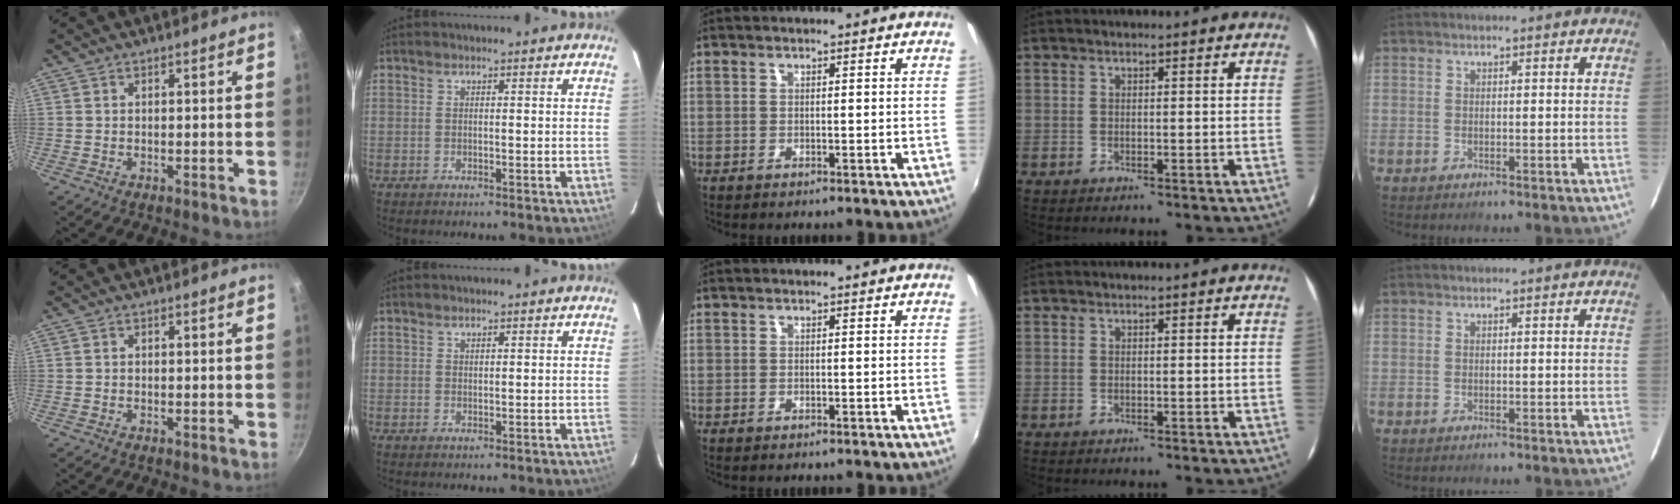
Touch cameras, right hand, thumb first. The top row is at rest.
{"index": {"total": 0.7, "force": [0.6, 0.3, 0.2], "torque": [-0.003, 0.002, 0.011]}}